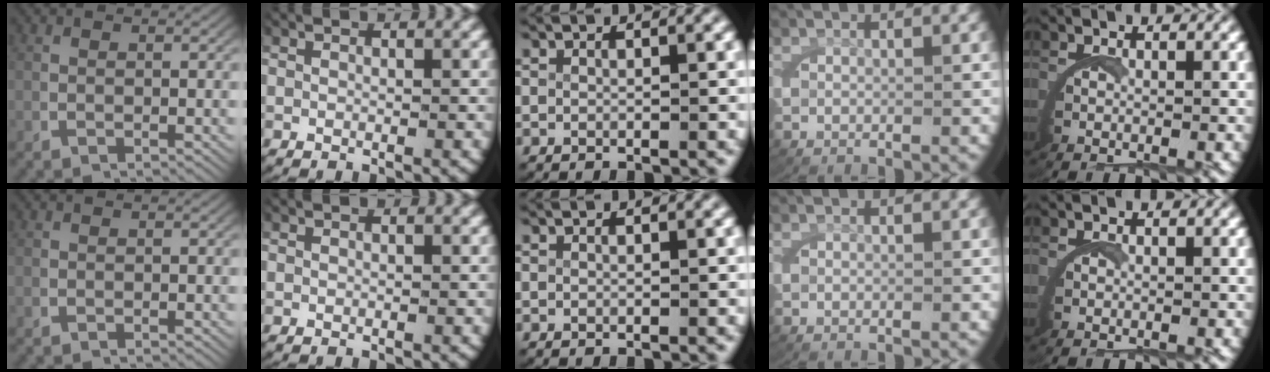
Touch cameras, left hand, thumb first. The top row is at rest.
{}